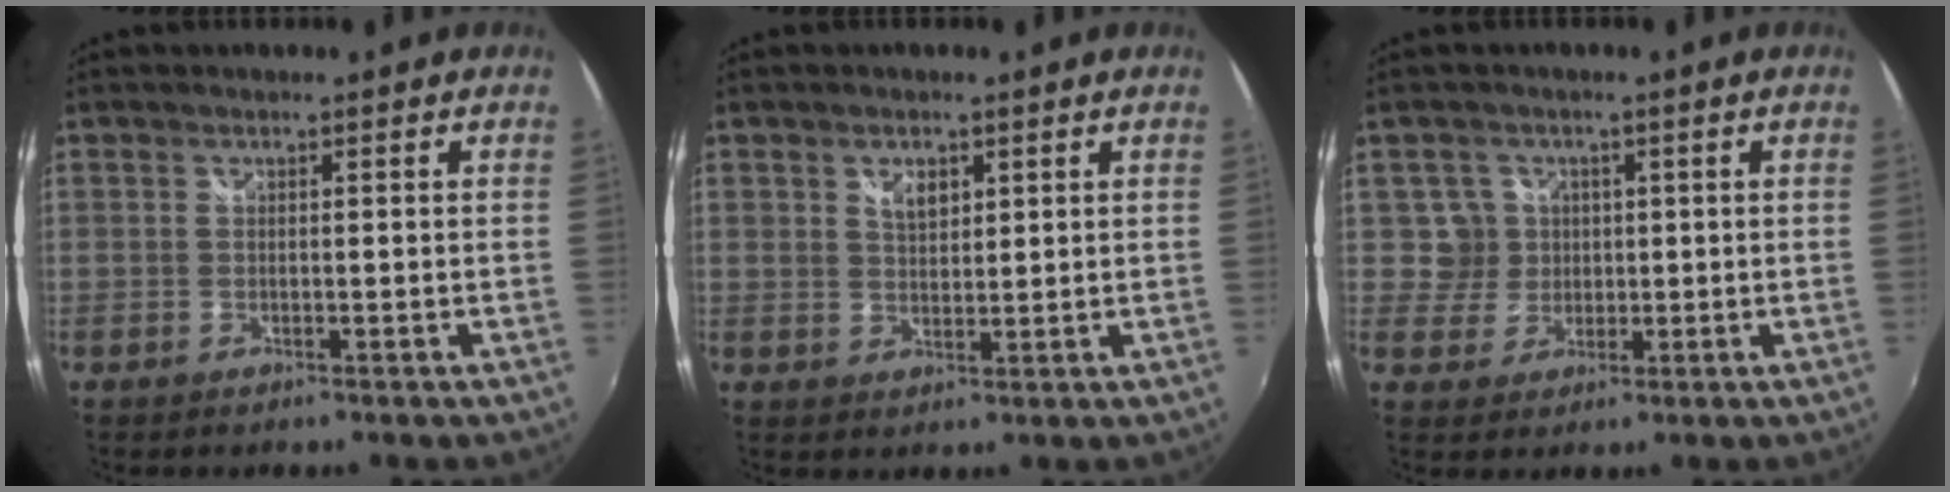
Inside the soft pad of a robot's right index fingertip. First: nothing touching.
{"total": 3.7, "force": [1.8, 2.3, 2.2], "torque": [-0.031, 0.002, 0.031]}
{"total": 4.8, "force": [1.0, 4.6, 0.1], "torque": [0.009, 0.013, 0.019]}